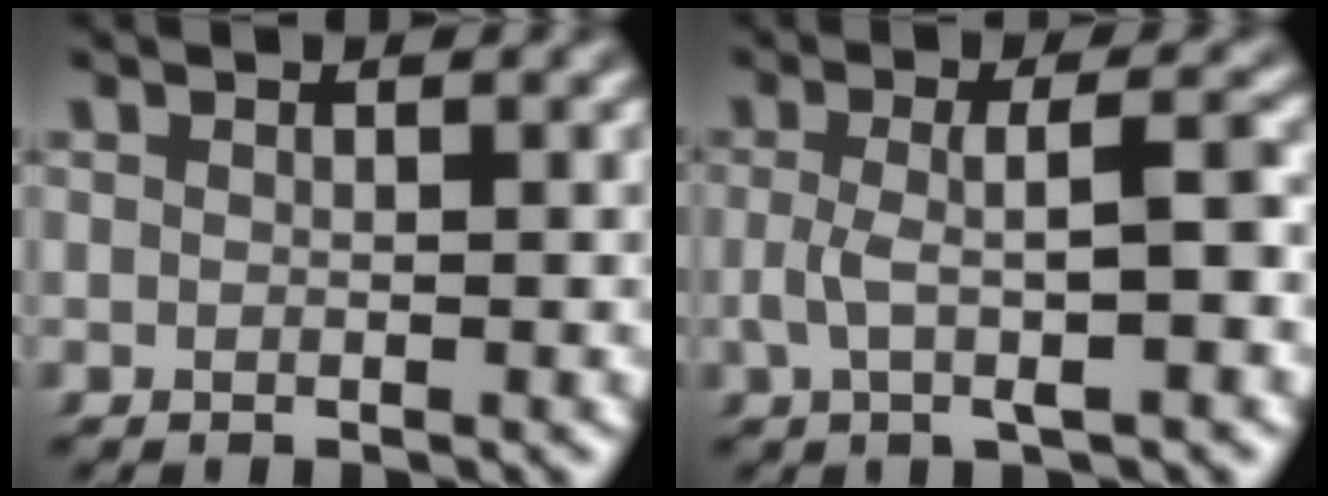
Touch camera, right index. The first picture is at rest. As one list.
[{"total": 4.3, "force": [-0.8, 1.2, 4.1], "torque": [-0.073, 0.005, -0.015]}]